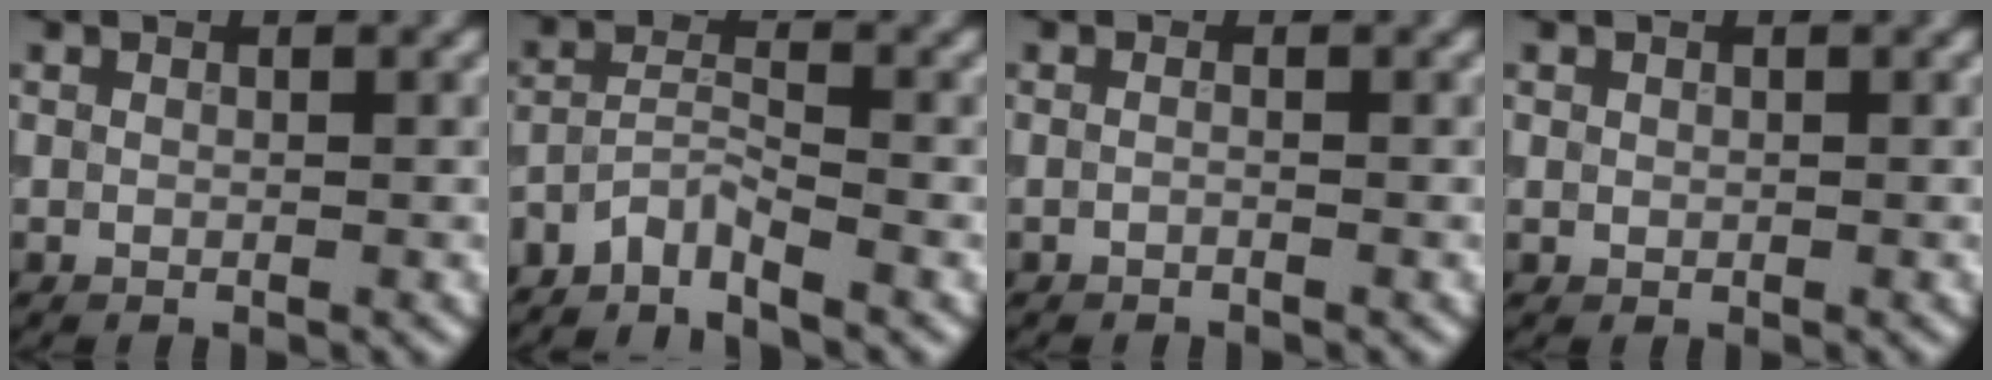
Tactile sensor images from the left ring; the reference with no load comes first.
{"total": 3.4, "force": [-3.0, 0.5, 1.5], "torque": [-0.027, 0.002, -0.069]}
{"total": 0.6, "force": [-0.2, 0.2, 0.5], "torque": [-0.011, -0.008, -0.012]}
{"total": 0.5, "force": [0.1, 0.5, 0.1], "torque": [0.004, -0.002, 0.003]}